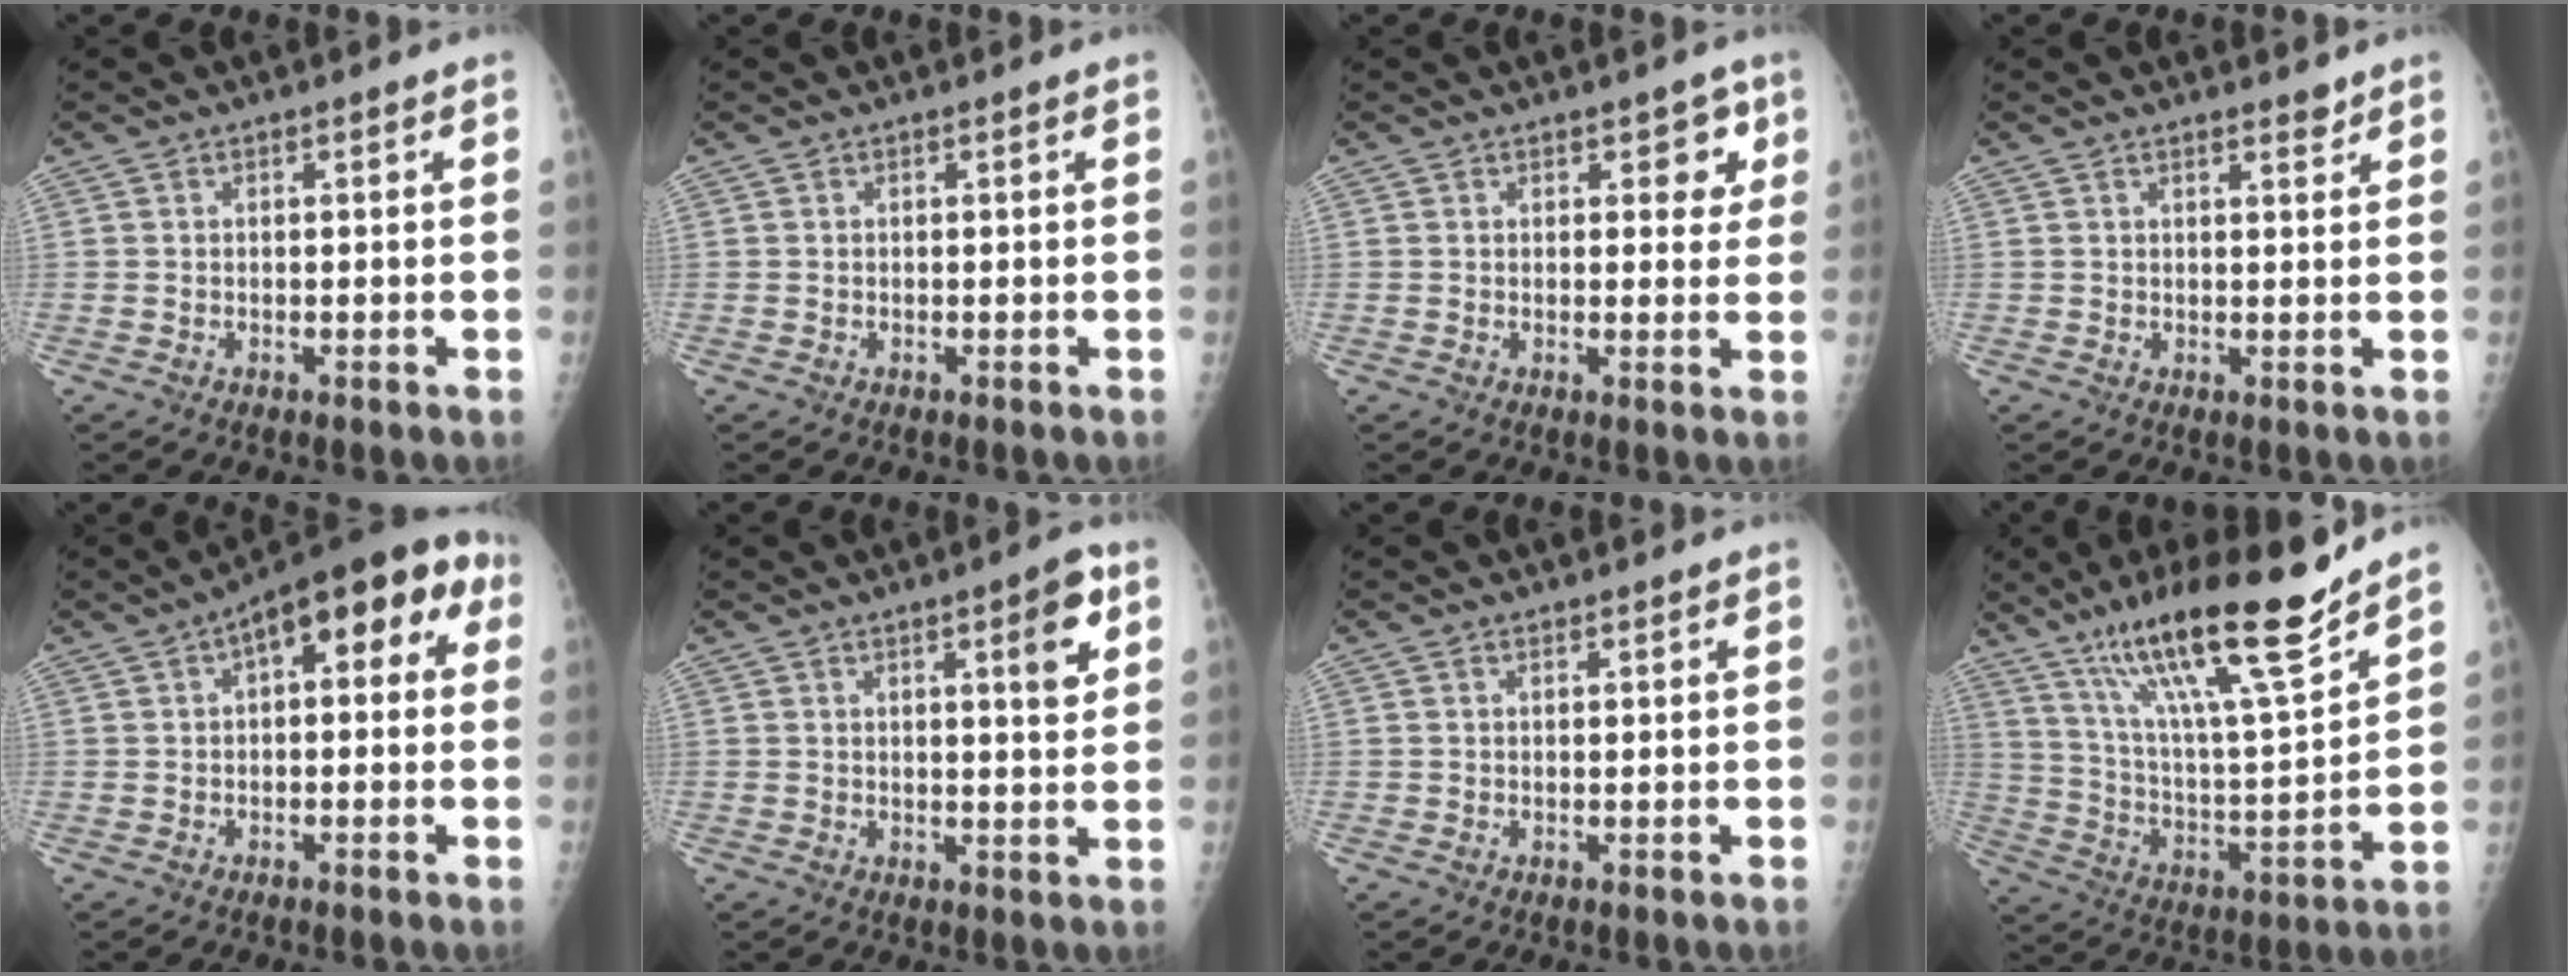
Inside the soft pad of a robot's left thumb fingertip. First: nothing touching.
{"total": 0.0}
{"total": 4.3, "force": [2.0, 2.5, 2.9], "torque": [0.003, -0.004, 0.017]}
{"total": 1.7, "force": [1.5, 0.4, 0.8], "torque": [-0.006, -0.010, 0.021]}
{"total": 14.2, "force": [4.3, 6.6, 11.9], "torque": [-0.127, 0.036, 0.048]}
{"total": 6.2, "force": [3.0, 1.3, 5.4], "torque": [-0.059, -0.011, 0.036]}
{"total": 0.0}
{"total": 21.5, "force": [15.4, 2.6, 14.8], "torque": [-0.231, -0.075, 0.270]}